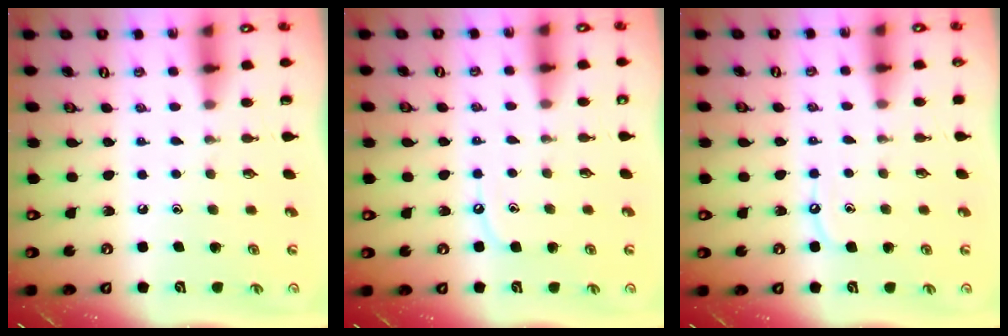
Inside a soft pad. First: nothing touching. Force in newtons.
{"total": 4.5, "press": 4.5, "slide": 0.6}
{"total": 5.4, "press": 5.4, "slide": 0.6}